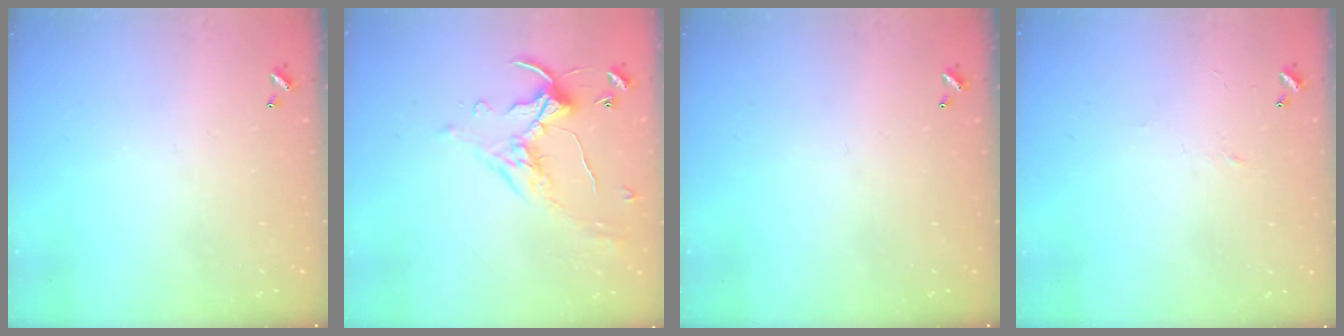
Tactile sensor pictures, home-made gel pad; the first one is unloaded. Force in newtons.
{"total": 1.2, "press": 0.6, "slide": 1.0}
{"total": 0.0}
{"total": 2.9, "press": 2.9, "slide": 0.4}